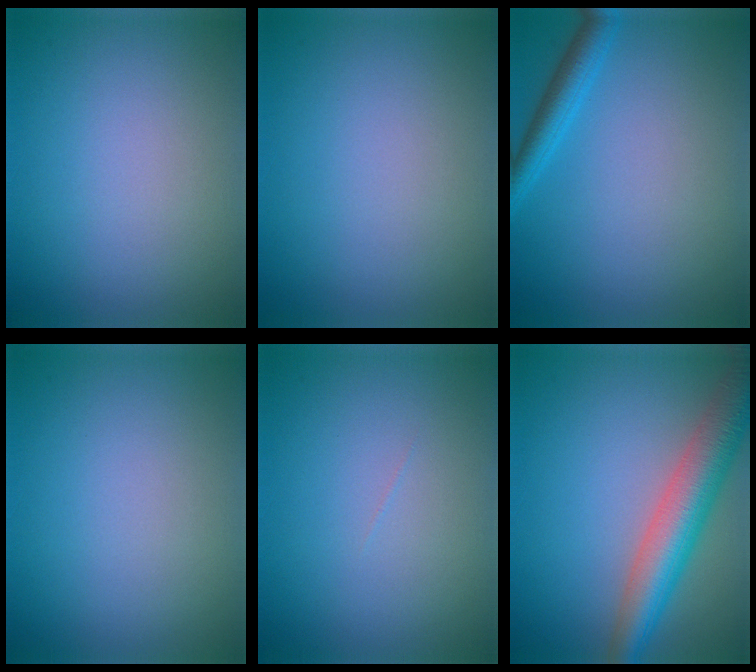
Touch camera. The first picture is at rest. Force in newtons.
{"total": 0.0}
{"total": 2.7, "press": 2.7, "slide": 0.2}
{"total": 0.0}
{"total": 0.0}
{"total": 7.2, "press": 7.2, "slide": 0.5}